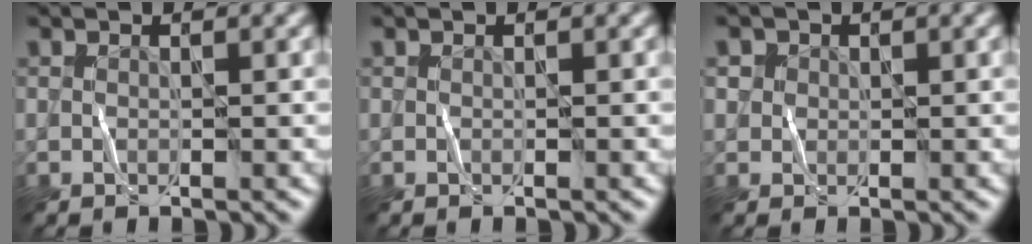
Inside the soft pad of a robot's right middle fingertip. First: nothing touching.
{"total": 0.0}
{"total": 1.3, "force": [0.8, 1.1, 0.0], "torque": [0.004, 0.006, -0.003]}